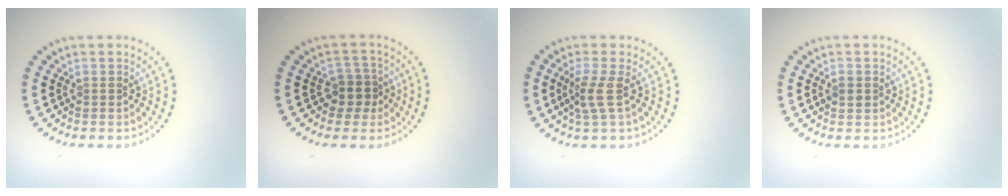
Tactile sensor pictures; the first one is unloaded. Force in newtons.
{"total": 2.5, "press": 2.1, "slide": 1.3}
{"total": 2.3, "press": 1.6, "slide": 1.6}
{"total": 1.1, "press": 1.1, "slide": 0.2}